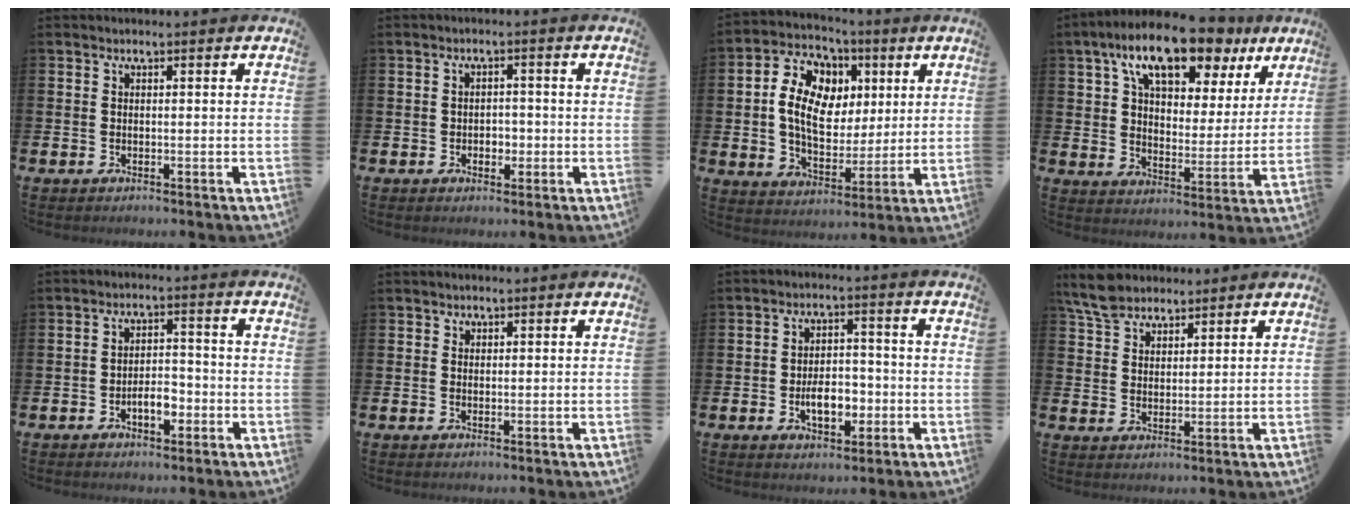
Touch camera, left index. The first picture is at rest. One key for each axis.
{"total": 2.0, "fx": -0.6, "fy": 1.7, "fz": 0.8, "tx": -0.004, "ty": -0.001, "tz": -0.018}
{"total": 10.1, "fx": 3.0, "fy": 7.3, "fz": 6.2, "tx": -0.146, "ty": 0.002, "tz": 0.051}
{"total": 12.9, "fx": 9.9, "fy": 4.8, "fz": 6.8, "tx": -0.133, "ty": -0.037, "tz": 0.172}
{"total": 3.9, "fx": -1.7, "fy": 2.0, "fz": 2.8, "tx": -0.044, "ty": 0.006, "tz": -0.036}
{"total": 0.9, "fx": 0.7, "fy": 0.5, "fz": 0.0, "tx": 0.014, "ty": -0.002, "tz": 0.010}
{"total": 5.2, "fx": -1.5, "fy": 3.2, "fz": 3.9, "tx": -0.054, "ty": 0.004, "tz": -0.033}
{"total": 6.3, "fx": 5.6, "fy": 2.4, "fz": 1.5, "tx": -0.042, "ty": -0.013, "tz": 0.103}